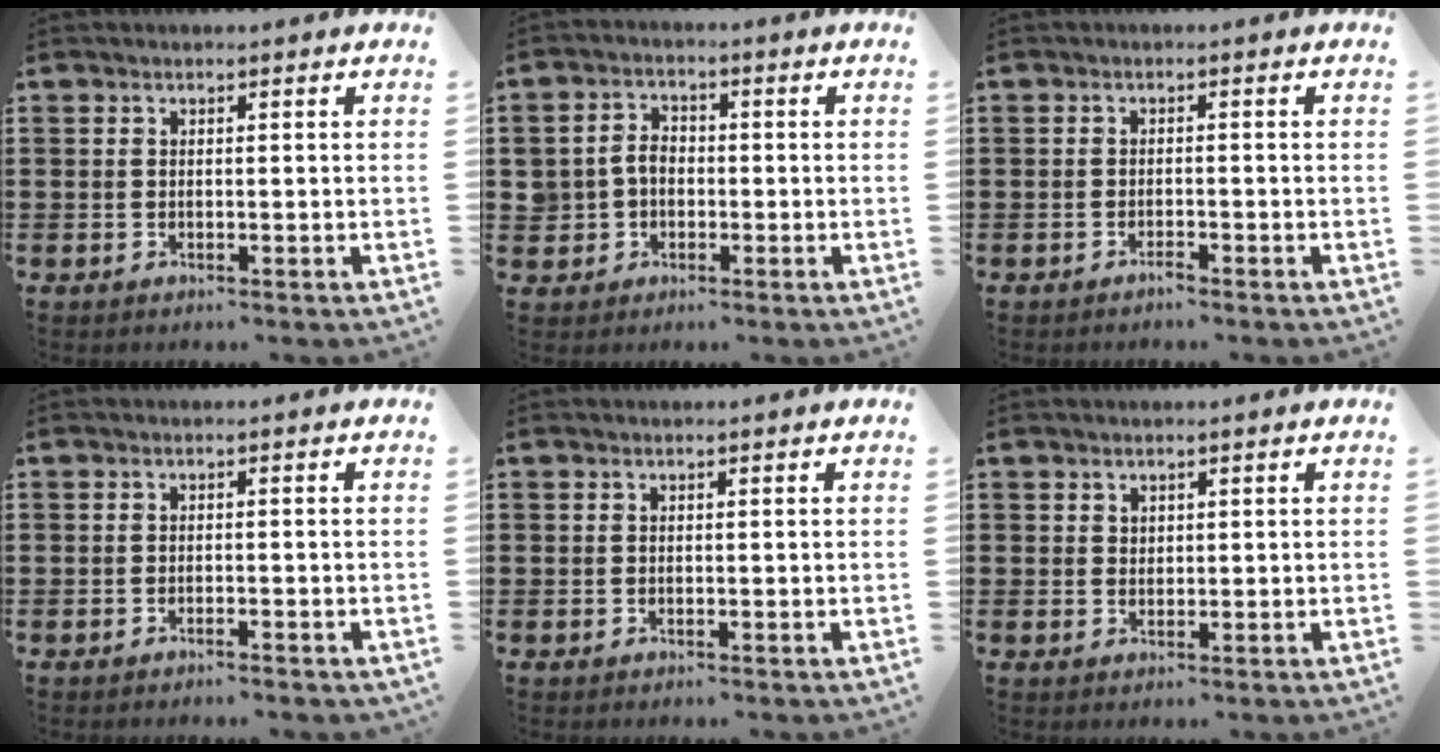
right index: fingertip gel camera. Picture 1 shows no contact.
{"total": 3.8, "force": [-0.7, 3.3, 1.7], "torque": [-0.049, 0.007, -0.018]}
{"total": 1.1, "force": [-1.0, -0.1, 0.4], "torque": [-0.012, -0.005, -0.019]}
{"total": 0.9, "force": [-0.8, -0.1, 0.4], "torque": [-0.012, -0.005, -0.014]}
{"total": 0.0}
{"total": 1.2, "force": [0.9, 0.8, 0.2], "torque": [-0.005, 0.001, 0.019]}